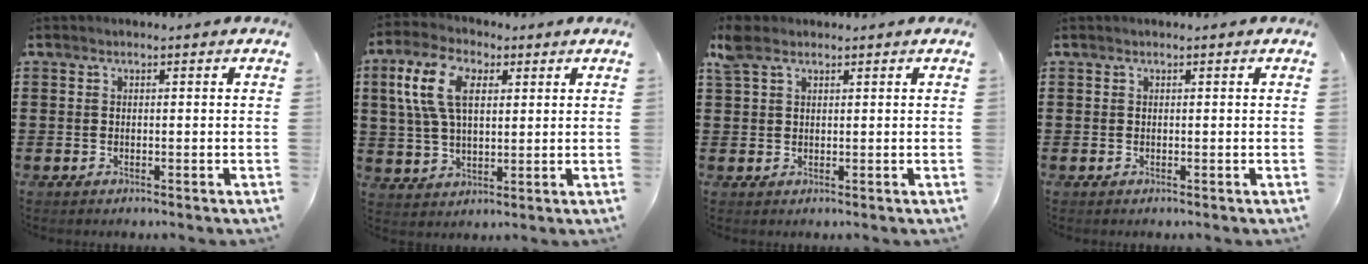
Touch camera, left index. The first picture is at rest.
{"total": 10.0, "force": [3.6, 5.5, 7.5], "torque": [-0.181, 0.013, 0.060]}
{"total": 2.7, "force": [1.7, 1.5, 1.4], "torque": [-0.035, 0.007, 0.031]}
{"total": 0.0}